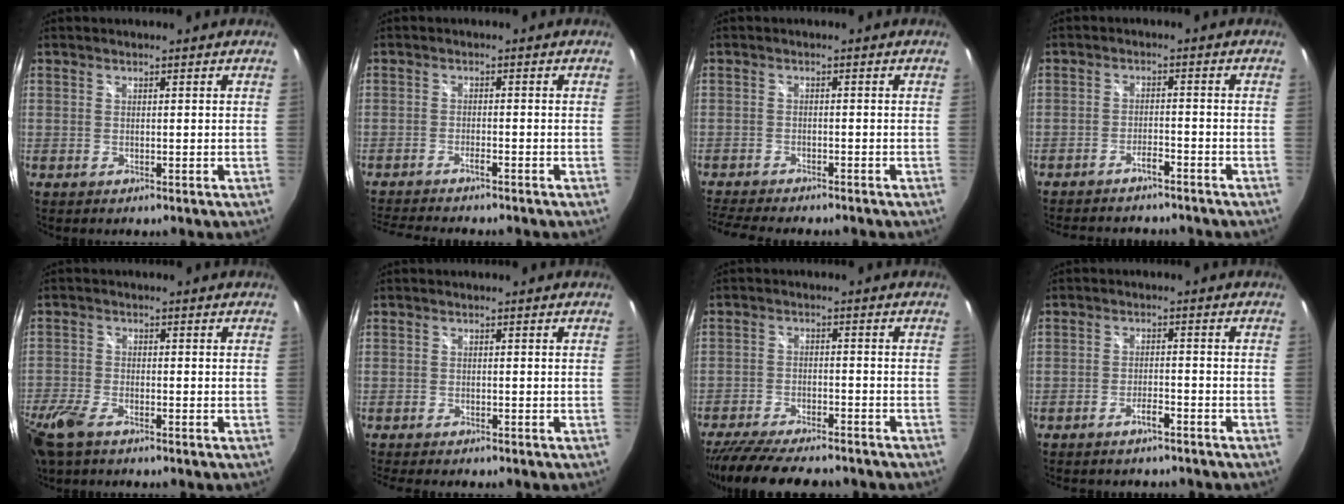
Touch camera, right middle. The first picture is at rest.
{"total": 7.3, "force": [-6.6, 0.4, 3.1], "torque": [-0.077, -0.015, -0.108]}
{"total": 8.8, "force": [-7.9, 1.3, 3.6], "torque": [-0.091, -0.022, -0.130]}
{"total": 8.3, "force": [-7.4, 1.9, 3.2], "torque": [-0.081, -0.005, -0.107]}
{"total": 9.3, "force": [-6.3, 3.7, 5.7], "torque": [-0.153, -0.029, -0.125]}
{"total": 4.5, "force": [-3.9, 0.6, 2.2], "torque": [-0.040, -0.019, -0.063]}
{"total": 16.3, "force": [-13.9, 3.8, 7.6], "torque": [-0.158, -0.032, -0.215]}
{"total": 3.5, "force": [-3.1, 1.0, 1.5], "torque": [-0.041, 0.000, -0.048]}